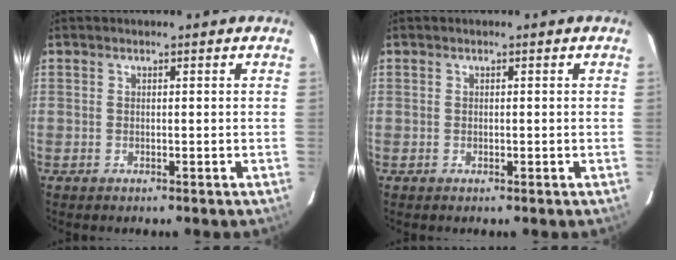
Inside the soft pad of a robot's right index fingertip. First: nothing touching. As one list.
[{"total": 0.0}]